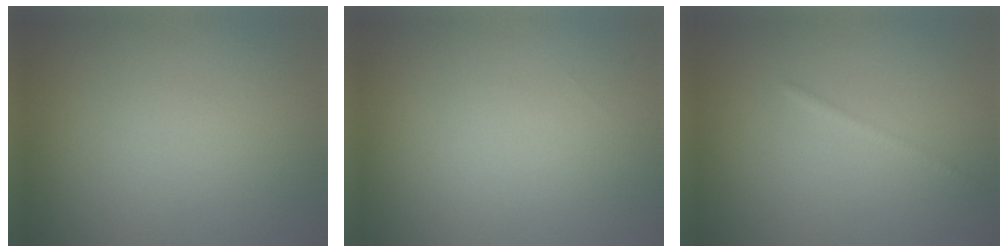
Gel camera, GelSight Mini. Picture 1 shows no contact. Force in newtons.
{"total": 0.0}
{"total": 1.0, "press": 1.0, "slide": 0.1}